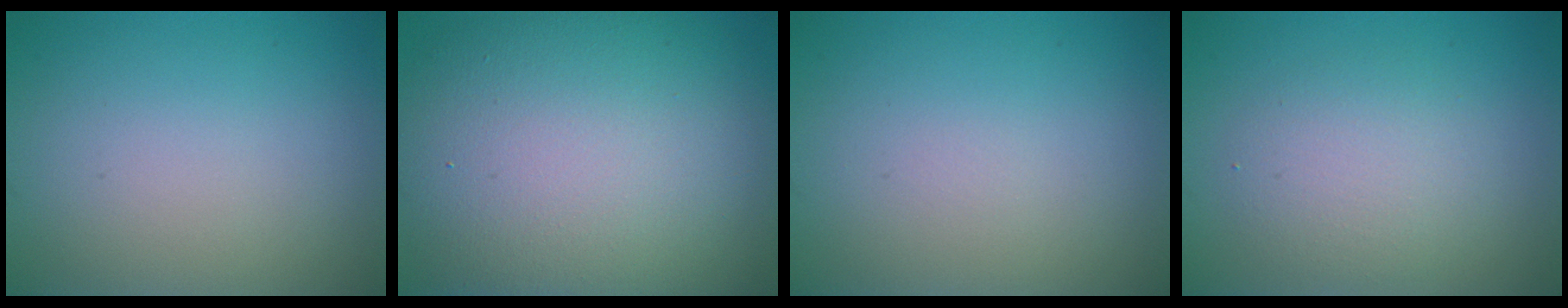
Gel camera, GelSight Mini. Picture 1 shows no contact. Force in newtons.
{"total": 15.0, "press": 14.9, "slide": 0.9}
{"total": 0.0}
{"total": 3.2, "press": 3.2, "slide": 0.1}